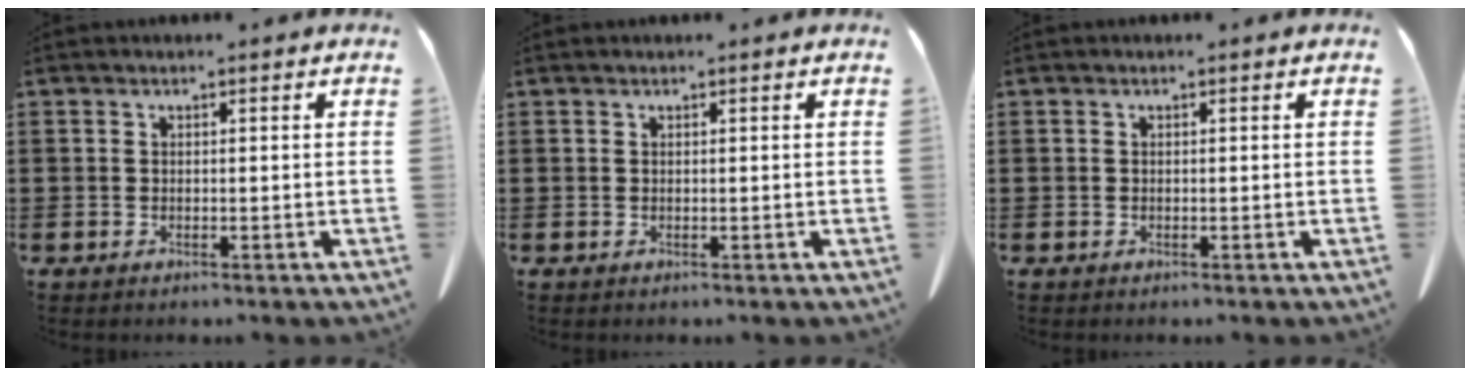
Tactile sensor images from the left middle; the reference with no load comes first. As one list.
[{"total": 0.0}, {"total": 0.0}]